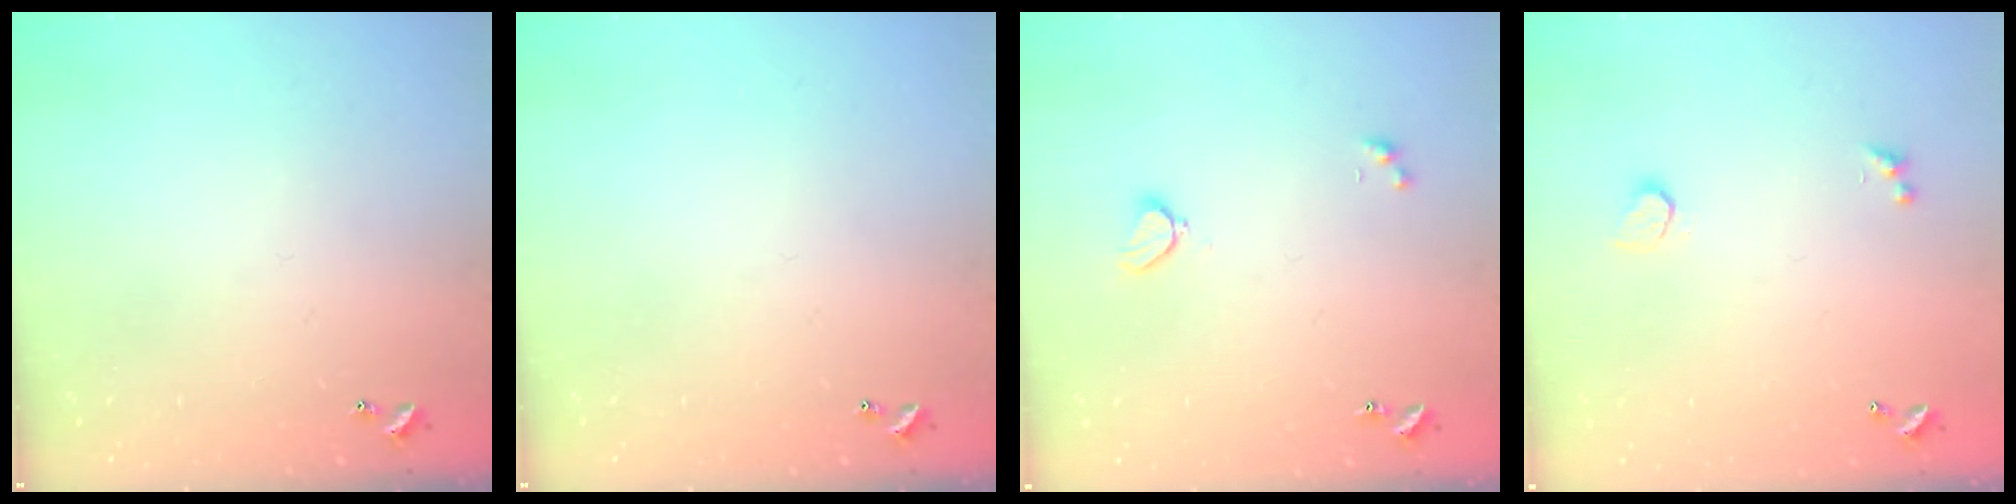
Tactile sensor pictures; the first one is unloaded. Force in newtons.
{"total": 0.0}
{"total": 2.1, "press": 2.0, "slide": 0.5}
{"total": 0.9, "press": 0.8, "slide": 0.4}